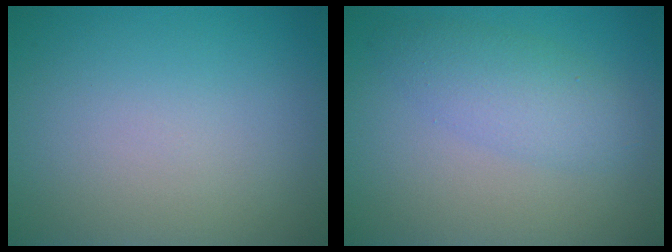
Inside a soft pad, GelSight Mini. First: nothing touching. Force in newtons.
{"total": 3.4, "press": 3.4, "slide": 0.1}